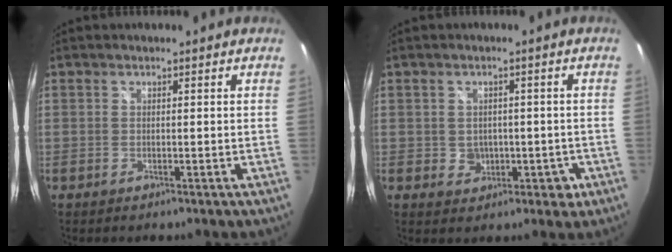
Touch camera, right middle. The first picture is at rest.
{"total": 4.7, "force": [-0.9, 4.2, 1.8], "torque": [-0.030, 0.007, -0.001]}